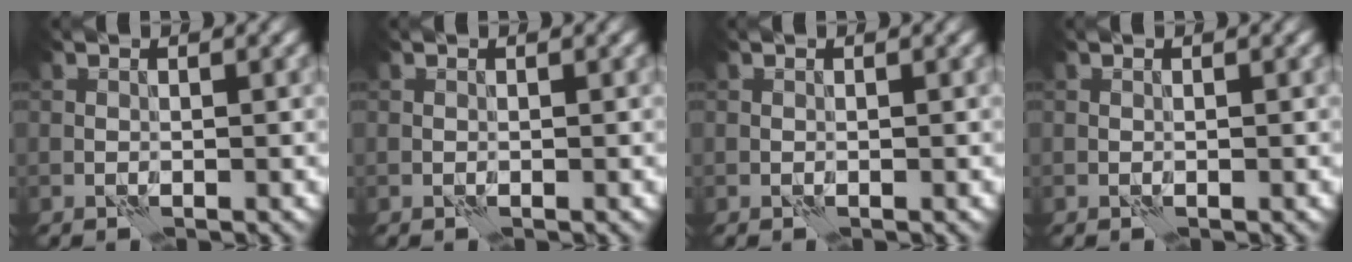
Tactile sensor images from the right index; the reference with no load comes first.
{"total": 0.0}
{"total": 0.0}
{"total": 0.0}